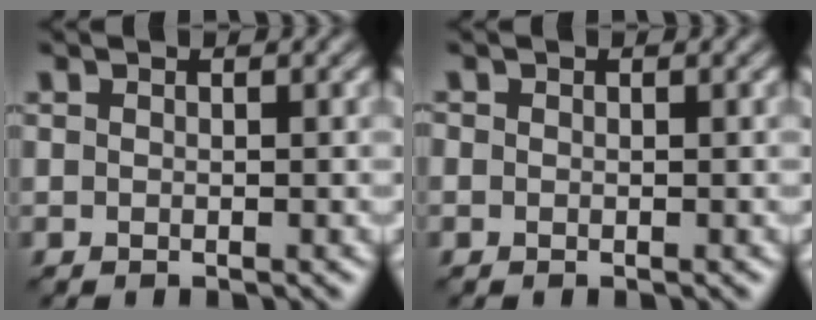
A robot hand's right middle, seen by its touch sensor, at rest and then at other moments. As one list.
[{"total": 0.9, "force": [0.4, 0.6, 0.4], "torque": [-0.005, 0.012, -0.006]}]